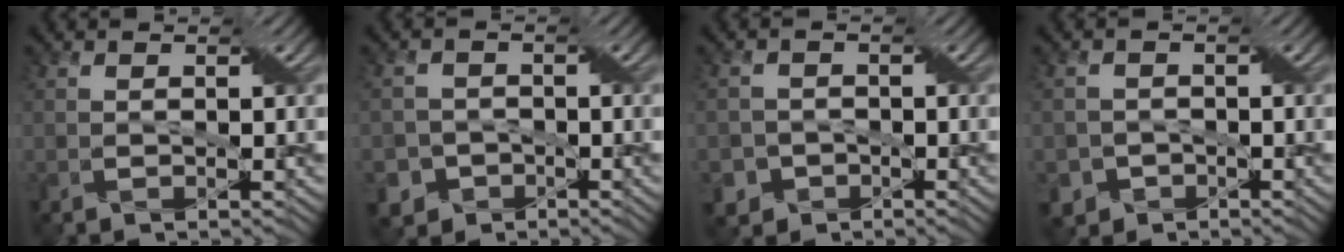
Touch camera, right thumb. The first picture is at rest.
{"total": 4.6, "force": [-2.5, 3.8, 0.8], "torque": [-0.010, -0.002, -0.051]}
{"total": 3.5, "force": [-1.8, 3.0, 0.6], "torque": [-0.003, 0.002, -0.039]}
{"total": 3.5, "force": [-1.9, 2.9, 0.5], "torque": [-0.005, 0.004, -0.036]}